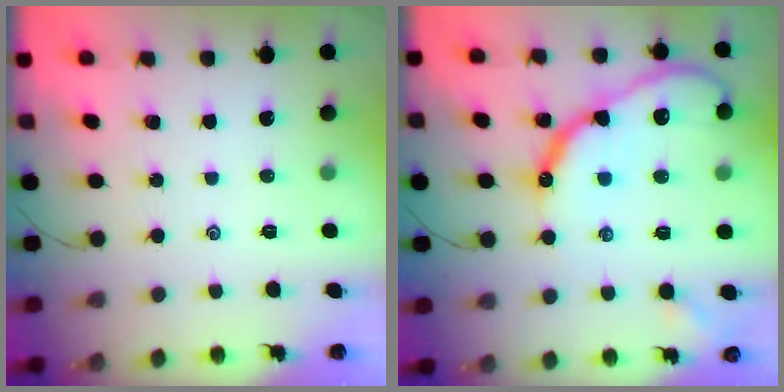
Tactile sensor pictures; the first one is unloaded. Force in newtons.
{"total": 18.2, "press": 18.1, "slide": 1.5}